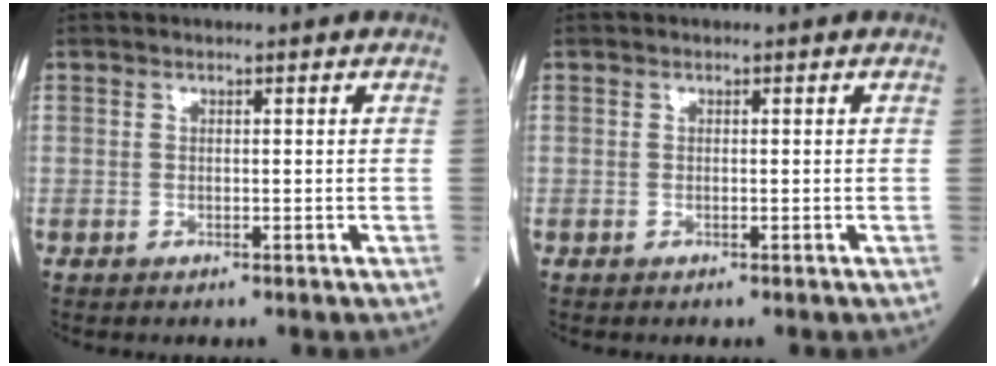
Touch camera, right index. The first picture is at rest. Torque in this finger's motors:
{"motor_torque": [-0.07, -0.03, 0.04, -0.01]}